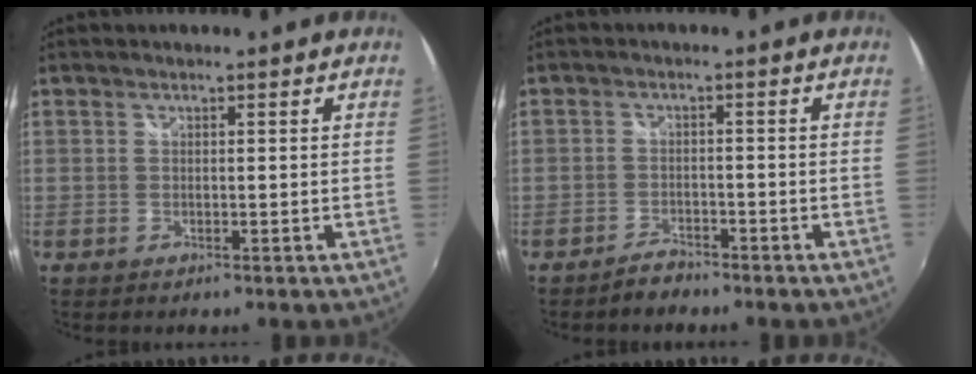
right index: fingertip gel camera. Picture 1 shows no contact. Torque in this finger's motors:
{"motor_torque": [-0.71, 0.53, -0.40, -0.13]}